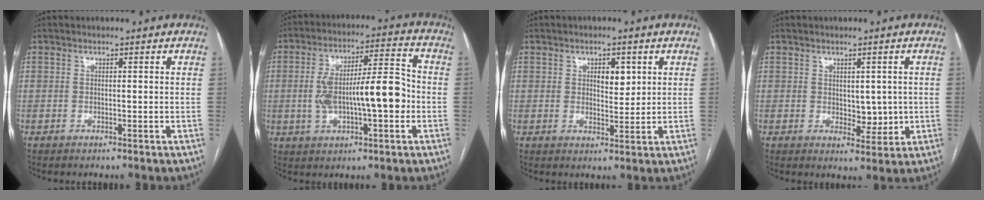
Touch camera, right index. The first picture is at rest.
{"total": 13.5, "force": [-1.7, 3.4, 12.9], "torque": [-0.227, 0.027, -0.023]}
{"total": 3.7, "force": [1.4, 1.8, 2.9], "torque": [-0.041, 0.000, 0.022]}
{"total": 4.1, "force": [0.1, 2.3, 3.4], "torque": [-0.040, -0.005, 0.010]}